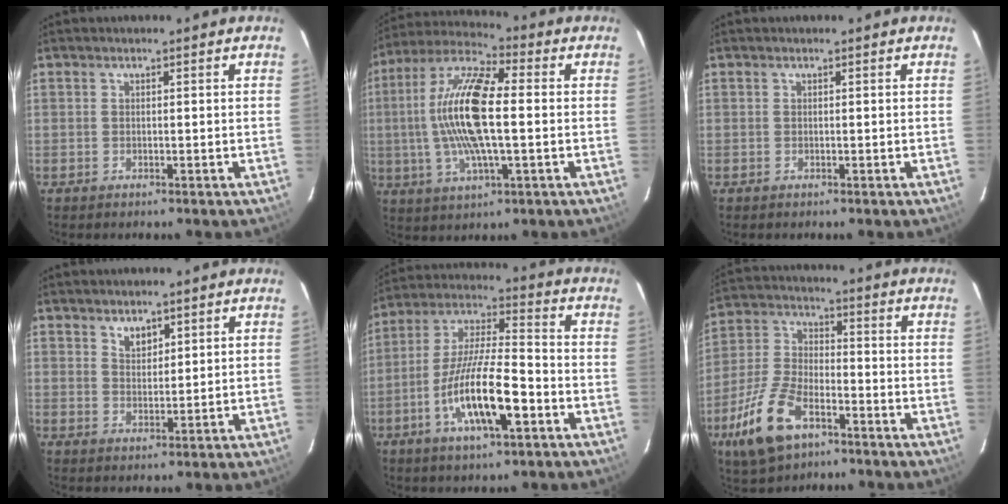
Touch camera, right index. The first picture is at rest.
{"total": 16.7, "force": [0.2, 4.8, 16.0], "torque": [-0.319, 0.010, -0.006]}
{"total": 0.0}
{"total": 3.1, "force": [2.1, 1.7, 1.4], "torque": [-0.020, 0.001, 0.038]}
{"total": 15.4, "force": [-6.0, 3.6, 13.7], "torque": [-0.271, -0.009, -0.113]}
{"total": 14.1, "force": [-7.8, 6.8, 9.6], "torque": [-0.221, -0.009, -0.151]}